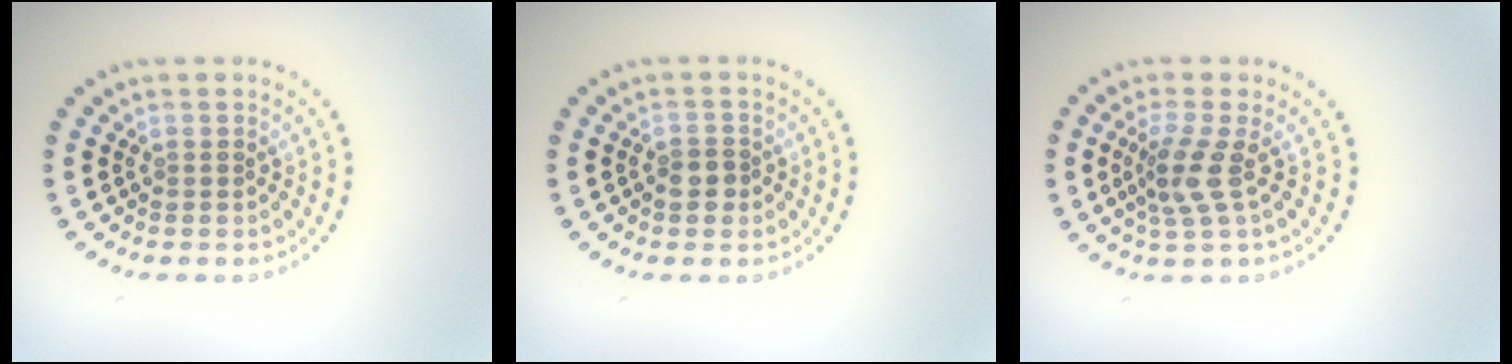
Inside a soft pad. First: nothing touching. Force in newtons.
{"total": 1.8, "press": 1.7, "slide": 0.7}
{"total": 2.8, "press": 2.1, "slide": 1.9}